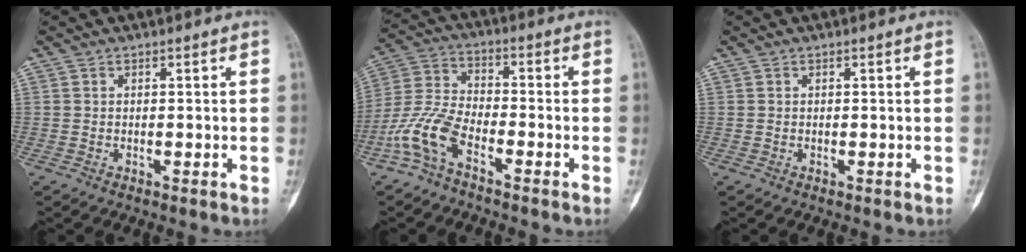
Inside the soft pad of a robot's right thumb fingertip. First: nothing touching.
{"total": 9.3, "force": [-5.1, 3.9, 6.6], "torque": [-0.154, 0.033, -0.113]}
{"total": 0.0}